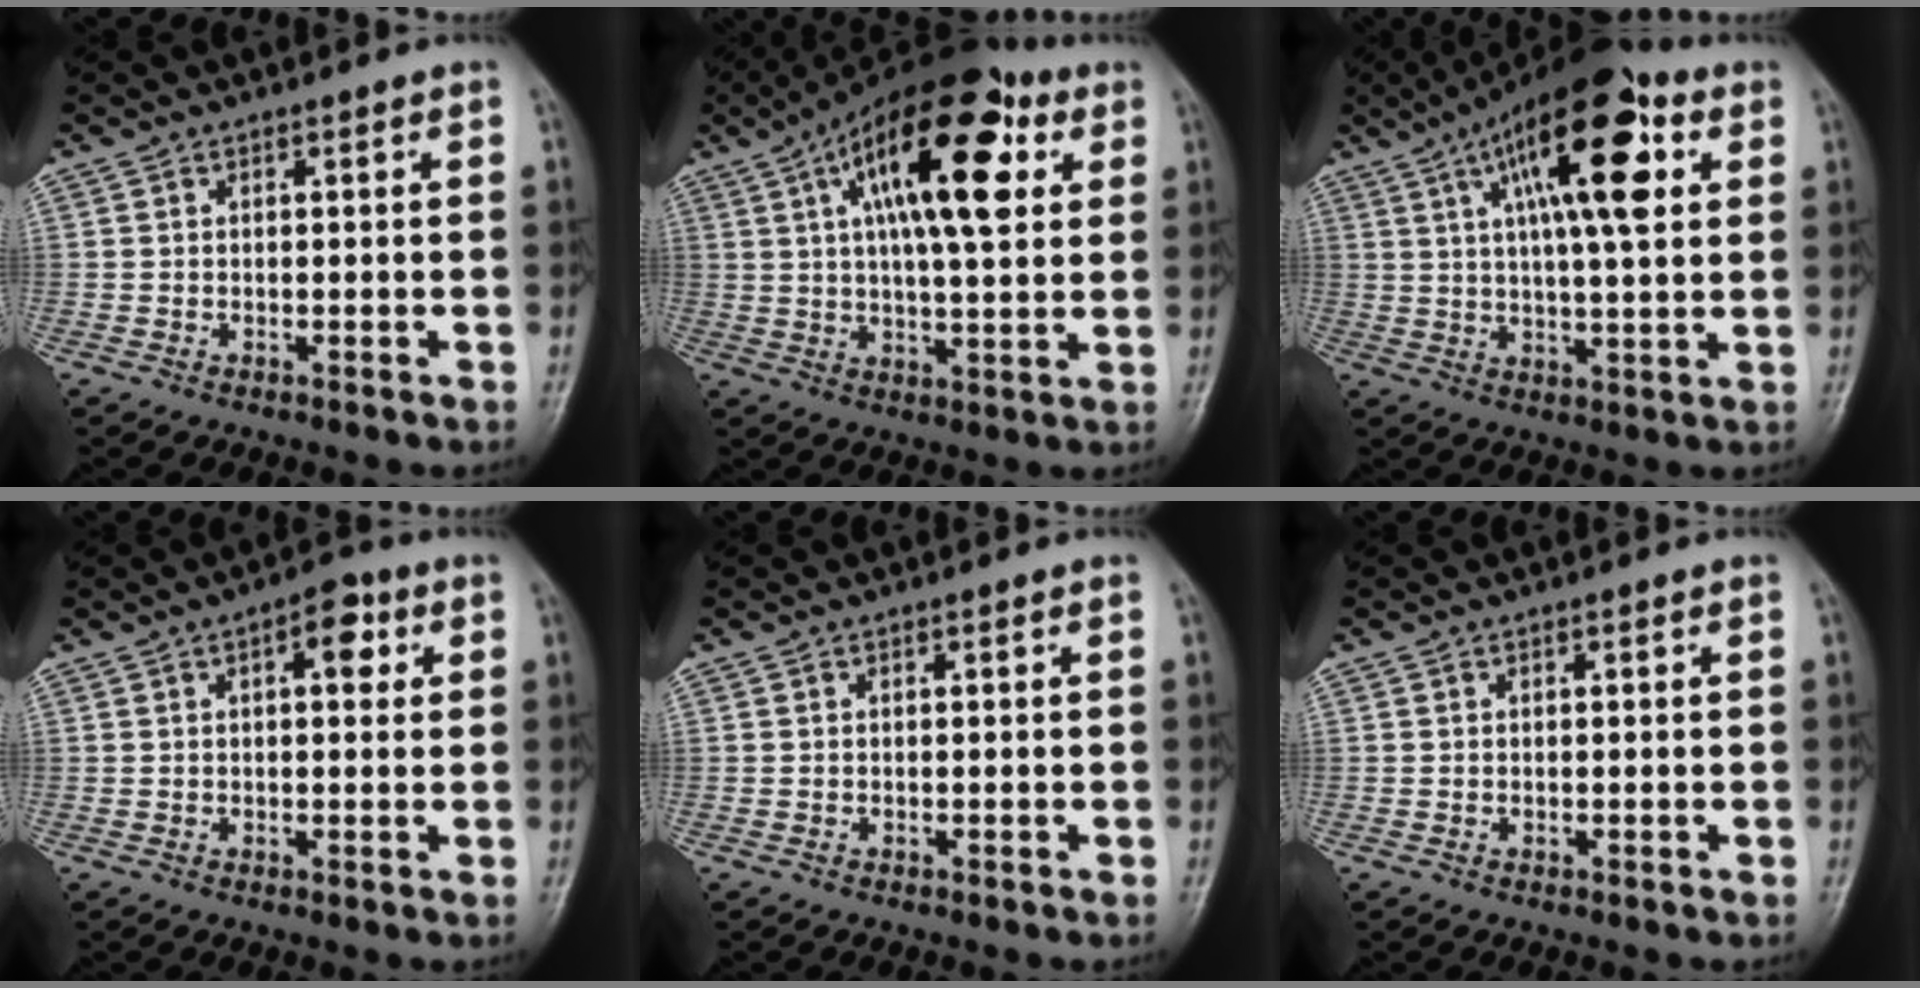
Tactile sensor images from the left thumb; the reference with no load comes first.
{"total": 20.9, "force": [7.2, 8.3, 17.8], "torque": [-0.270, 0.002, 0.103]}
{"total": 18.7, "force": [6.9, 6.2, 16.3], "torque": [-0.239, -0.001, 0.101]}
{"total": 5.3, "force": [1.8, 2.5, 4.3], "torque": [-0.042, 0.003, 0.017]}
{"total": 0.0}
{"total": 0.0}